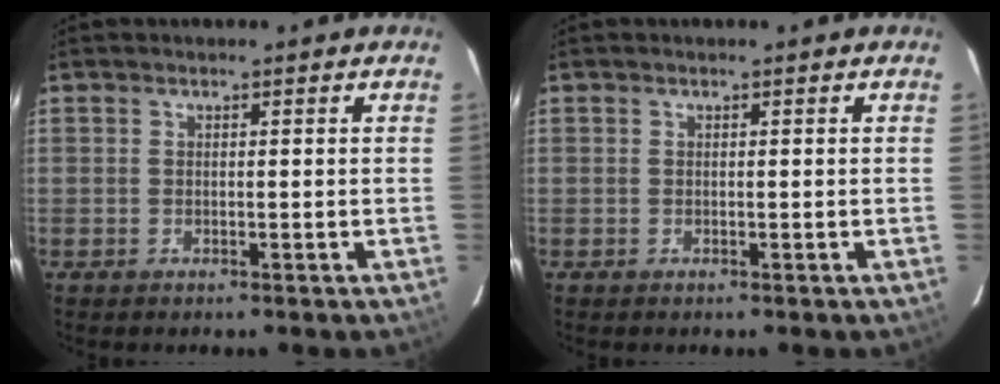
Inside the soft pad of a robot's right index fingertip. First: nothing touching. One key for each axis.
{"total": 0.0}